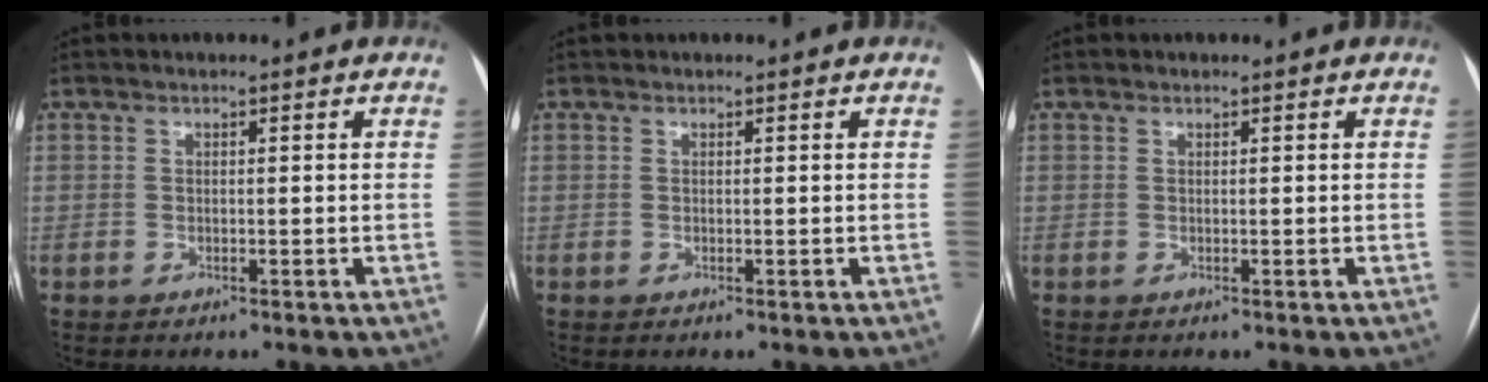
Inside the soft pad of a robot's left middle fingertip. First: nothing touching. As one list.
[{"total": 0.0}, {"total": 0.0}]